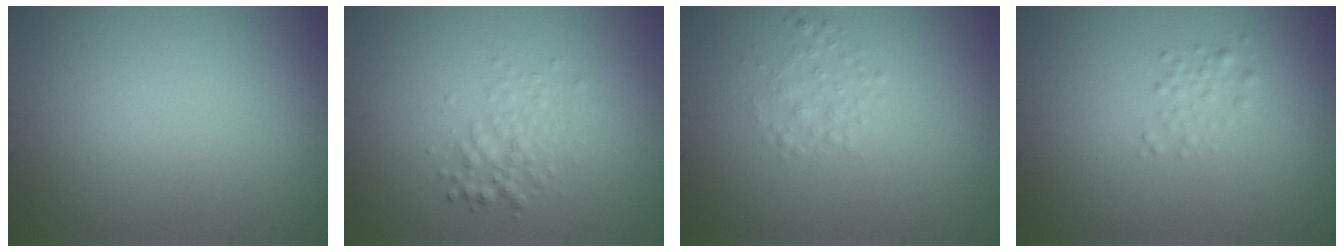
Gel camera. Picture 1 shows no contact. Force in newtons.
{"total": 2.1, "press": 2.1, "slide": 0.0}
{"total": 1.3, "press": 1.3, "slide": 0.0}
{"total": 1.2, "press": 1.2, "slide": 0.0}